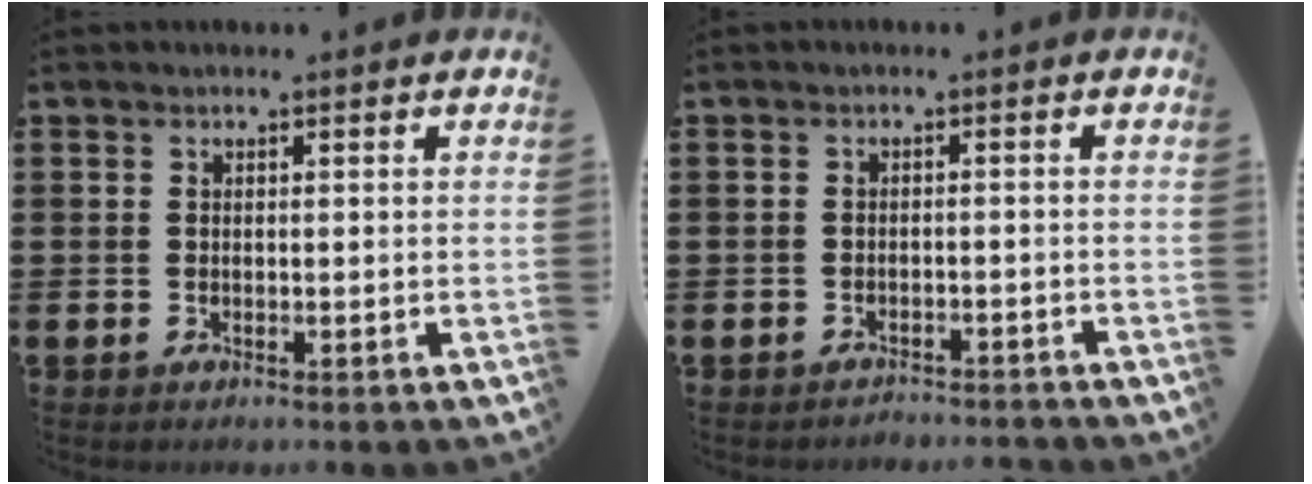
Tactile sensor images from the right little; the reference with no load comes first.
{"total": 1.4, "force": [-1.4, 0.0, -0.1], "torque": [-0.002, 0.002, -0.031]}